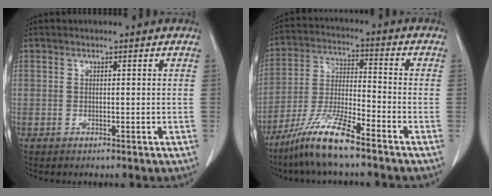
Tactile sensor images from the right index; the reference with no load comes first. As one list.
[{"total": 10.6, "force": [-7.8, 0.5, 7.3], "torque": [-0.151, -0.023, -0.154]}]